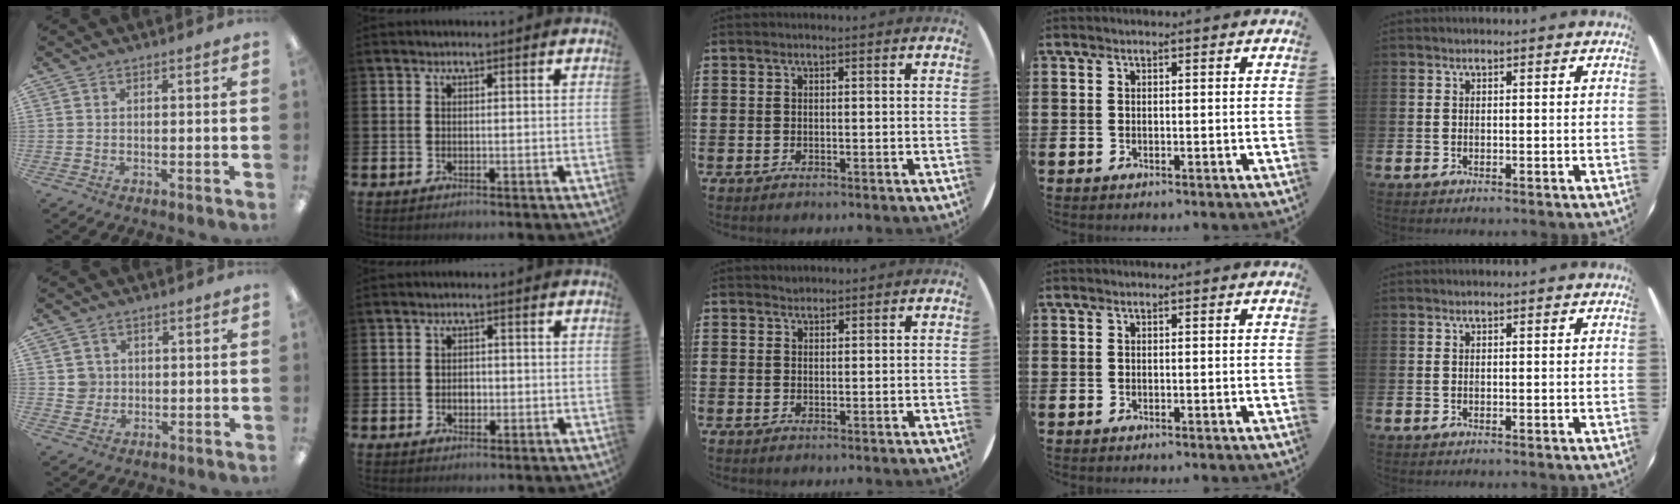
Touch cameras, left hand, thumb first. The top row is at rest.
{"thumb": {"total": 3.9, "force": [0.7, 3.9, 0.5], "torque": [-0.006, 0.001, 0.010]}, "index": {"total": 1.7, "force": [-0.4, 1.3, 1.0], "torque": [-0.002, 0.000, -0.013]}, "middle": {"total": 1.0, "force": [1.0, 0.2, -0.1], "torque": [0.010, -0.001, 0.017]}}